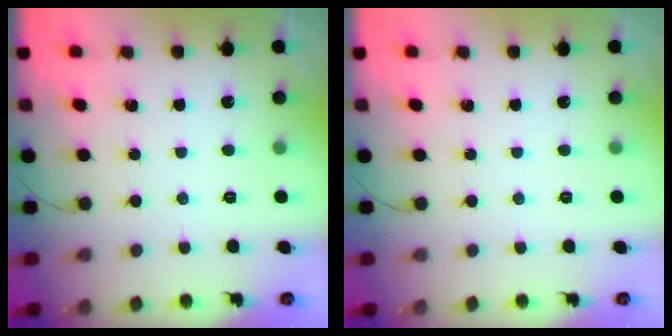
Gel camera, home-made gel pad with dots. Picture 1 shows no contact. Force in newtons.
{"total": 0.0}